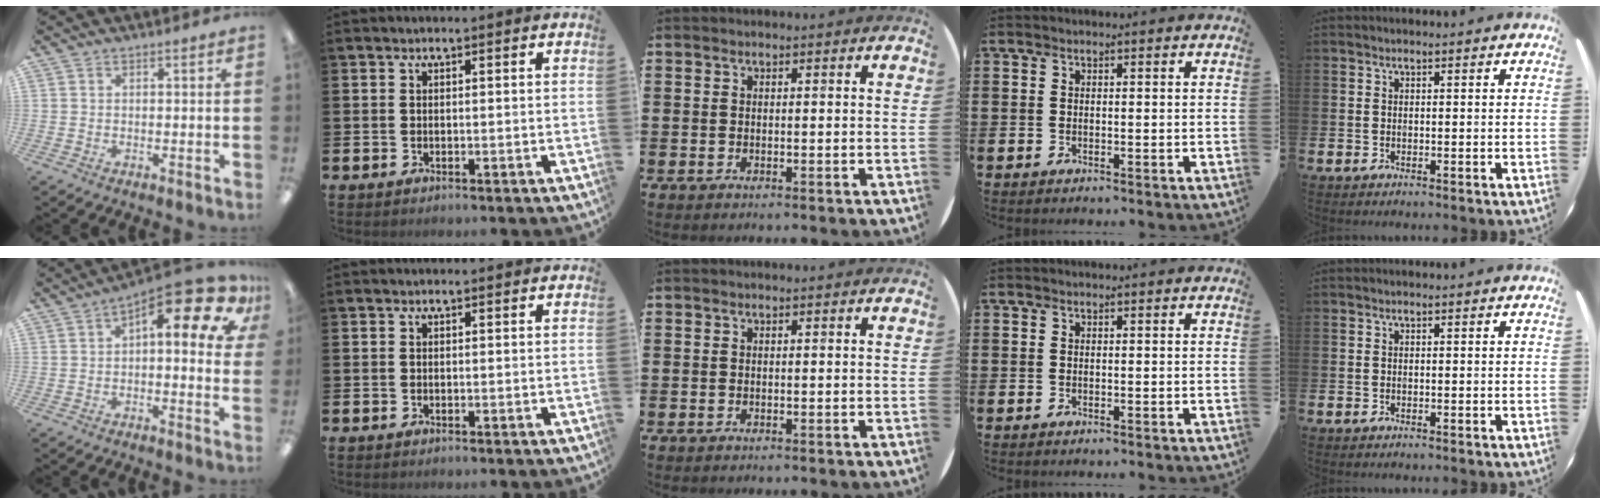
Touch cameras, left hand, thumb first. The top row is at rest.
{"thumb": {"total": 14.8, "force": [7.4, 5.2, 11.8], "torque": [-0.160, -0.052, 0.116]}}